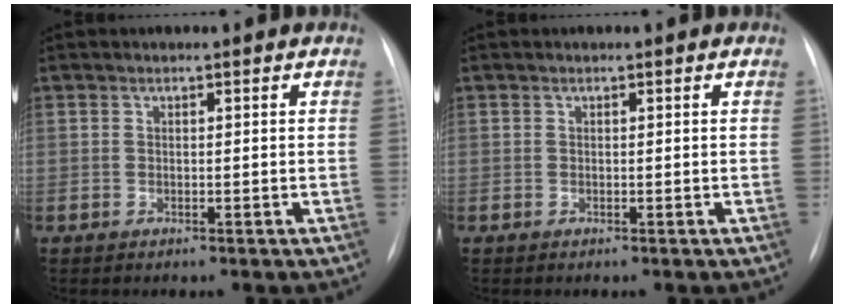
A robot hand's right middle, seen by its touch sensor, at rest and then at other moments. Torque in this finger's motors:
{"motor_torque": [0.00, 0.00, 0.00, 0.00]}